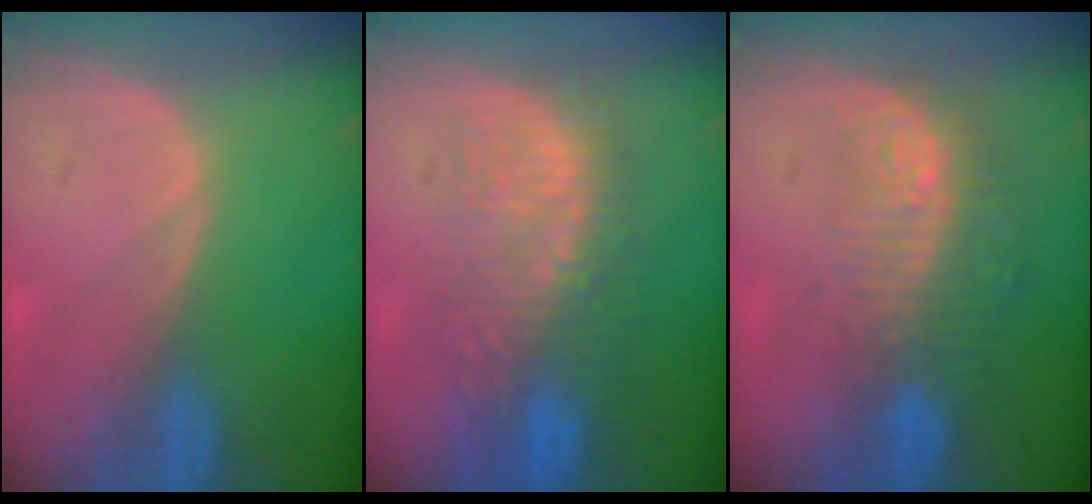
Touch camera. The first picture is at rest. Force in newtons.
{"total": 9.4, "press": 9.0, "slide": 2.7}
{"total": 9.9, "press": 8.3, "slide": 5.3}